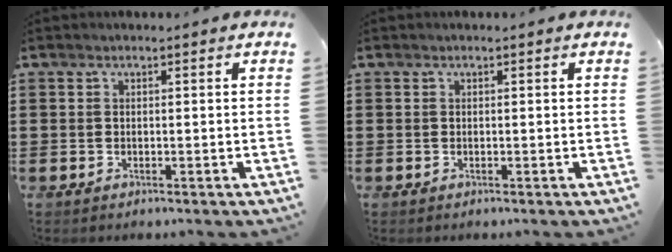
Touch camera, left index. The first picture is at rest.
{"total": 0.0}